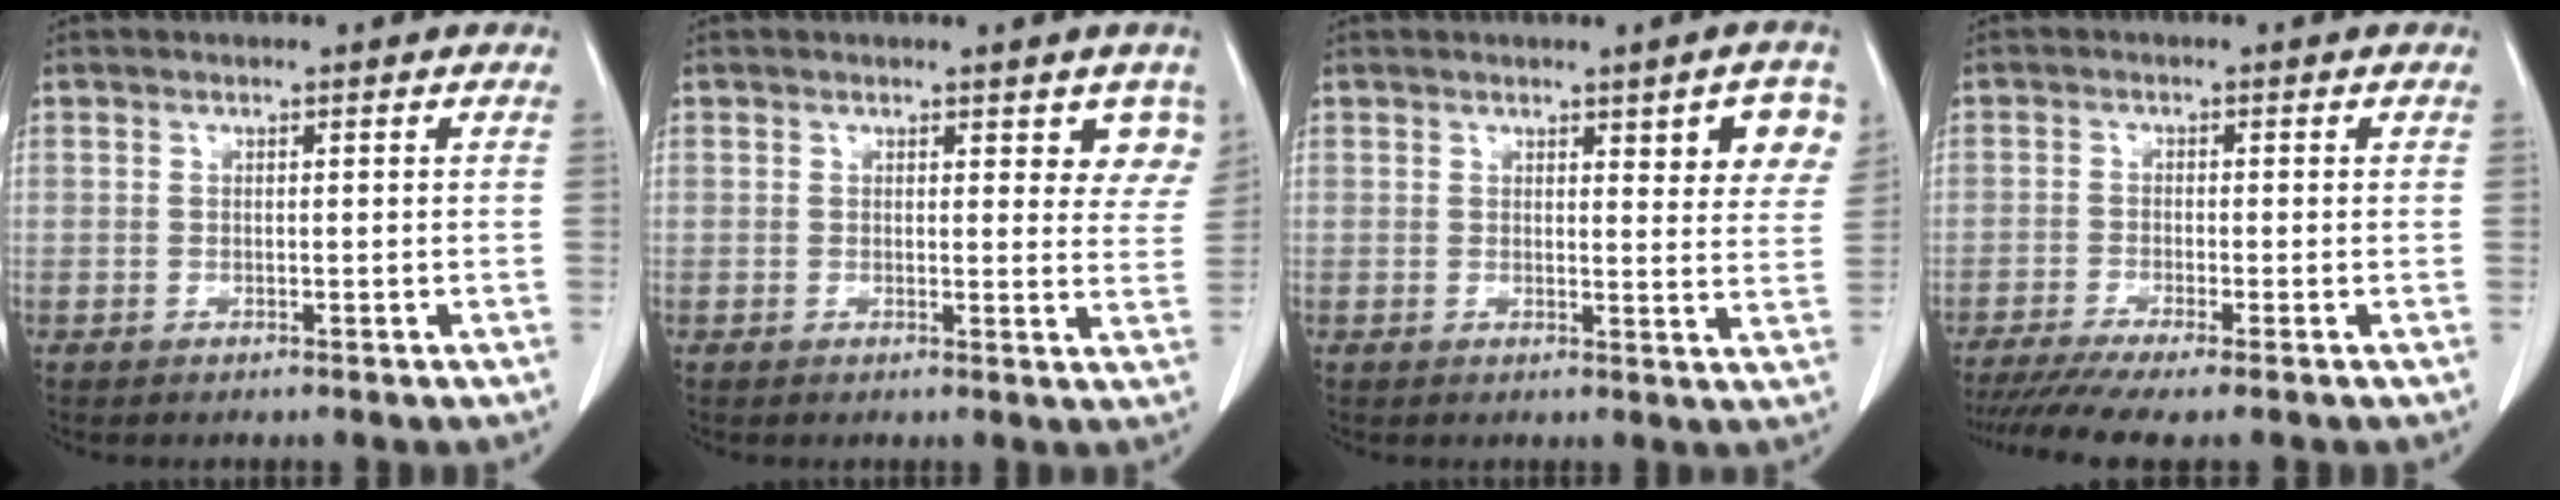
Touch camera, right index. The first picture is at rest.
{"total": 5.1, "force": [3.7, 2.1, 2.8], "torque": [-0.010, -0.012, 0.028]}
{"total": 6.4, "force": [3.2, 1.5, 5.4], "torque": [-0.055, -0.004, 0.034]}
{"total": 7.3, "force": [-5.9, -0.5, 4.3], "torque": [-0.066, -0.015, -0.096]}